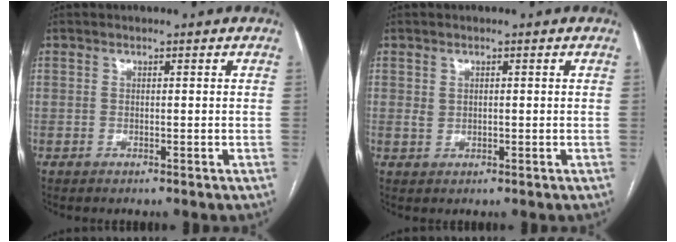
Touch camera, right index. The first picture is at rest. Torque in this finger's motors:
{"motor_torque": [0.25, 0.19, 0.03, 0.01]}